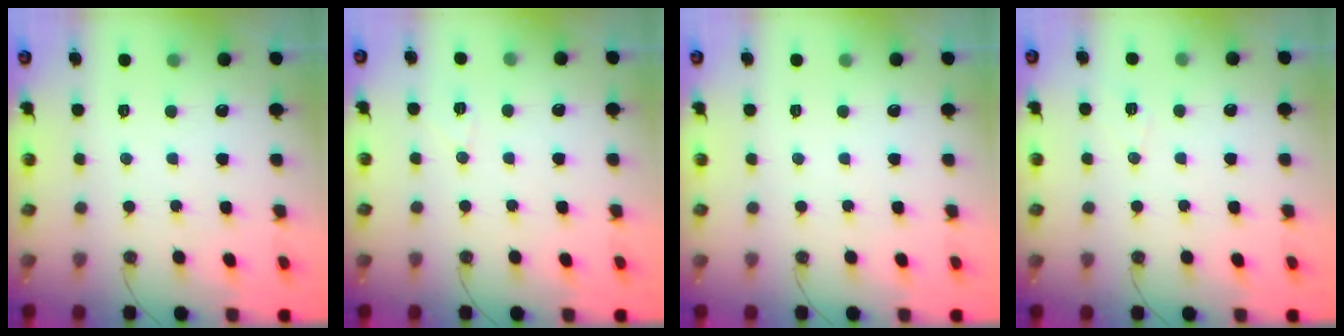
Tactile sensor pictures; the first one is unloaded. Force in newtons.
{"total": 6.3, "press": 6.2, "slide": 1.1}
{"total": 0.0}
{"total": 5.0, "press": 4.9, "slide": 0.5}